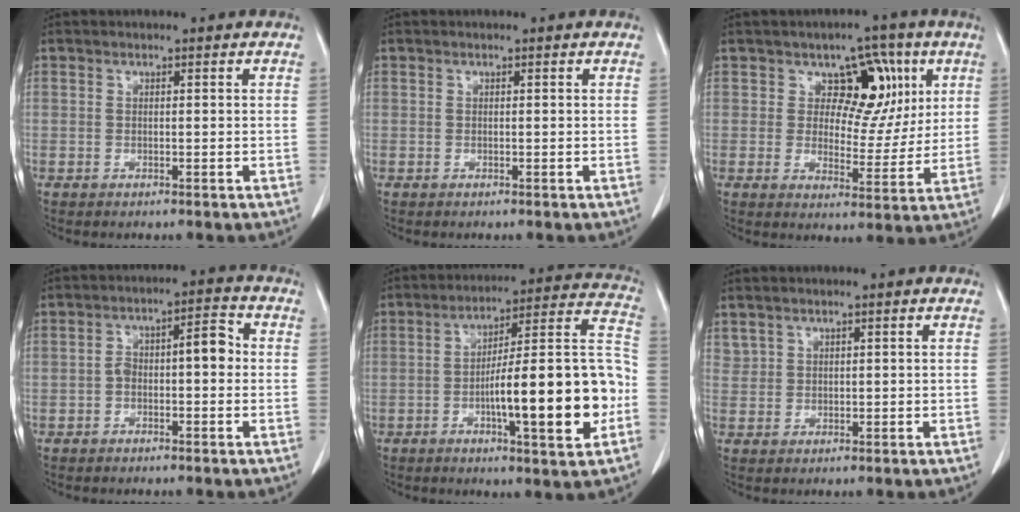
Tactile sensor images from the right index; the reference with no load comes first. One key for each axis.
{"total": 0.0}
{"total": 8.5, "fx": 3.5, "fy": 5.8, "fz": 5.2, "tx": -0.048, "ty": 0.012, "tz": 0.052}
{"total": 5.7, "fx": -0.4, "fy": 2.1, "fz": 5.3, "tx": -0.084, "ty": 0.036, "tz": -0.008}
{"total": 19.0, "fx": -4.7, "fy": 2.3, "fz": 18.2, "tx": -0.250, "ty": 0.023, "tz": -0.066}
{"total": 1.6, "fx": 1.3, "fy": 1.0, "fz": 0.3, "tx": 0.000, "ty": 0.005, "tz": 0.029}